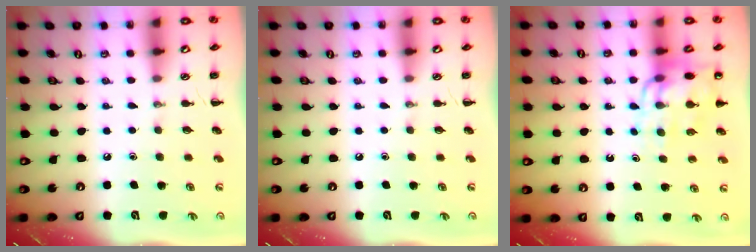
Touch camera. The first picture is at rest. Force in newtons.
{"total": 0.0}
{"total": 11.6, "press": 11.3, "slide": 2.6}